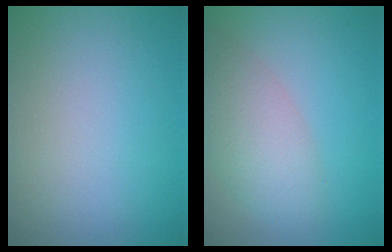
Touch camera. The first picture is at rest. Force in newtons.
{"total": 4.7, "press": 4.7, "slide": 0.4}